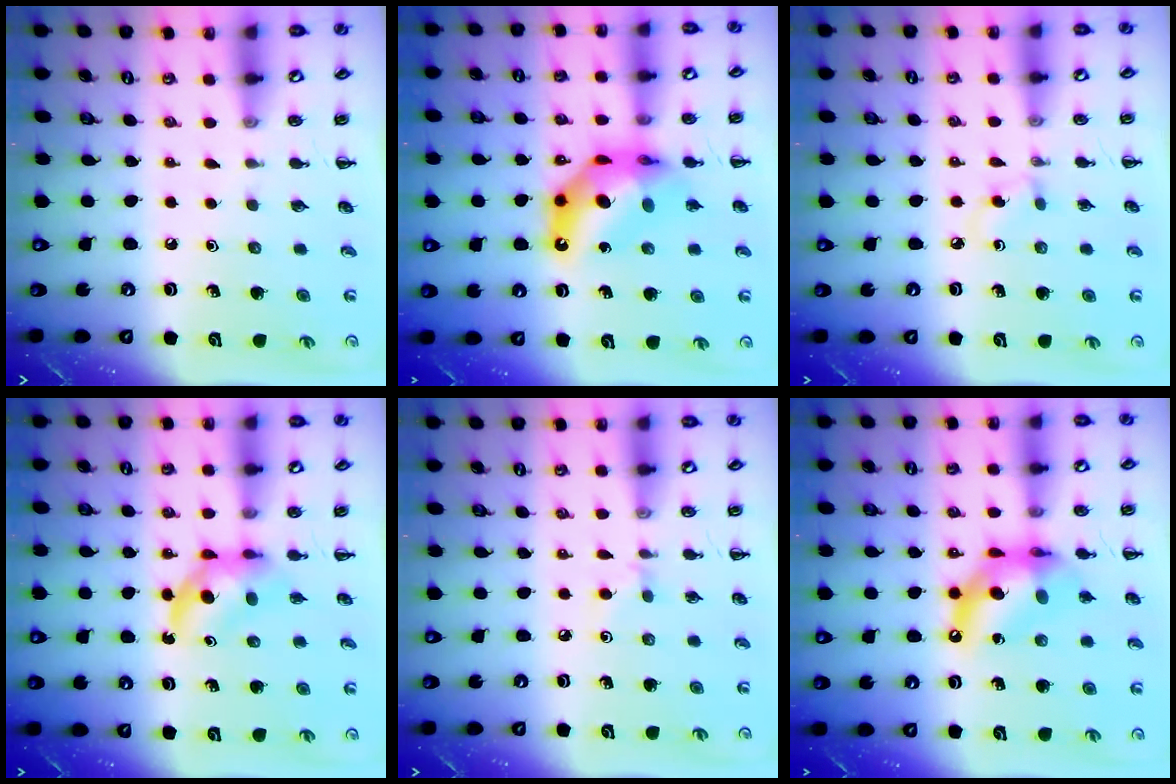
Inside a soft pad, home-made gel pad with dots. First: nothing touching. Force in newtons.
{"total": 12.0, "press": 11.4, "slide": 3.5}
{"total": 2.9, "press": 2.6, "slide": 1.2}
{"total": 4.8, "press": 4.7, "slide": 1.1}
{"total": 2.8, "press": 2.6, "slide": 1.0}
{"total": 13.1, "press": 12.6, "slide": 3.6}